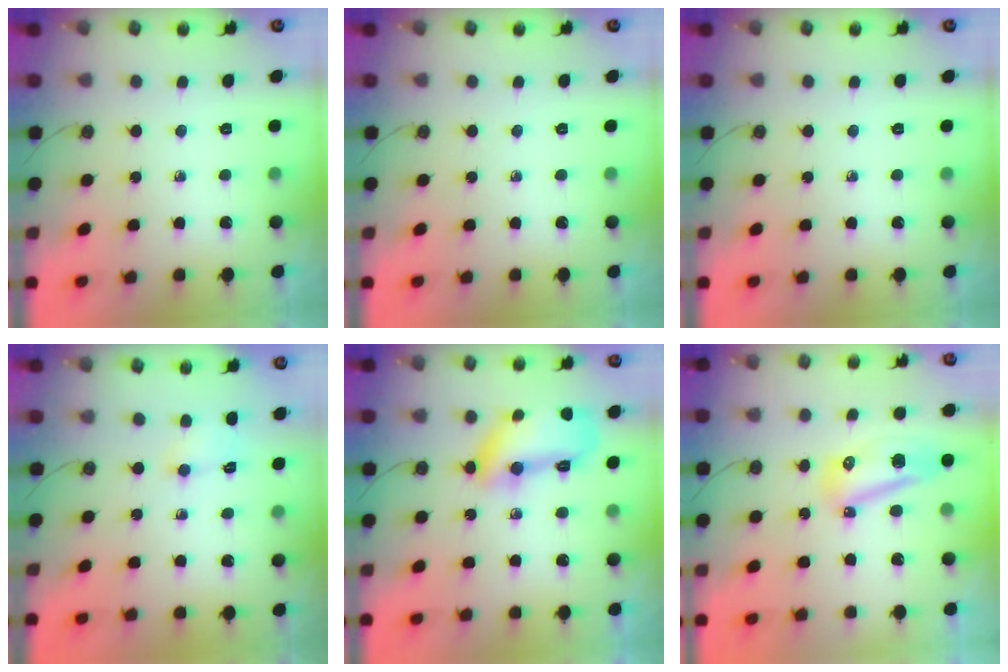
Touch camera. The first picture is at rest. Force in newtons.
{"total": 0.0}
{"total": 0.0}
{"total": 2.4, "press": 2.3, "slide": 0.7}
{"total": 15.0, "press": 14.9, "slide": 1.7}
{"total": 9.2, "press": 9.0, "slide": 1.8}